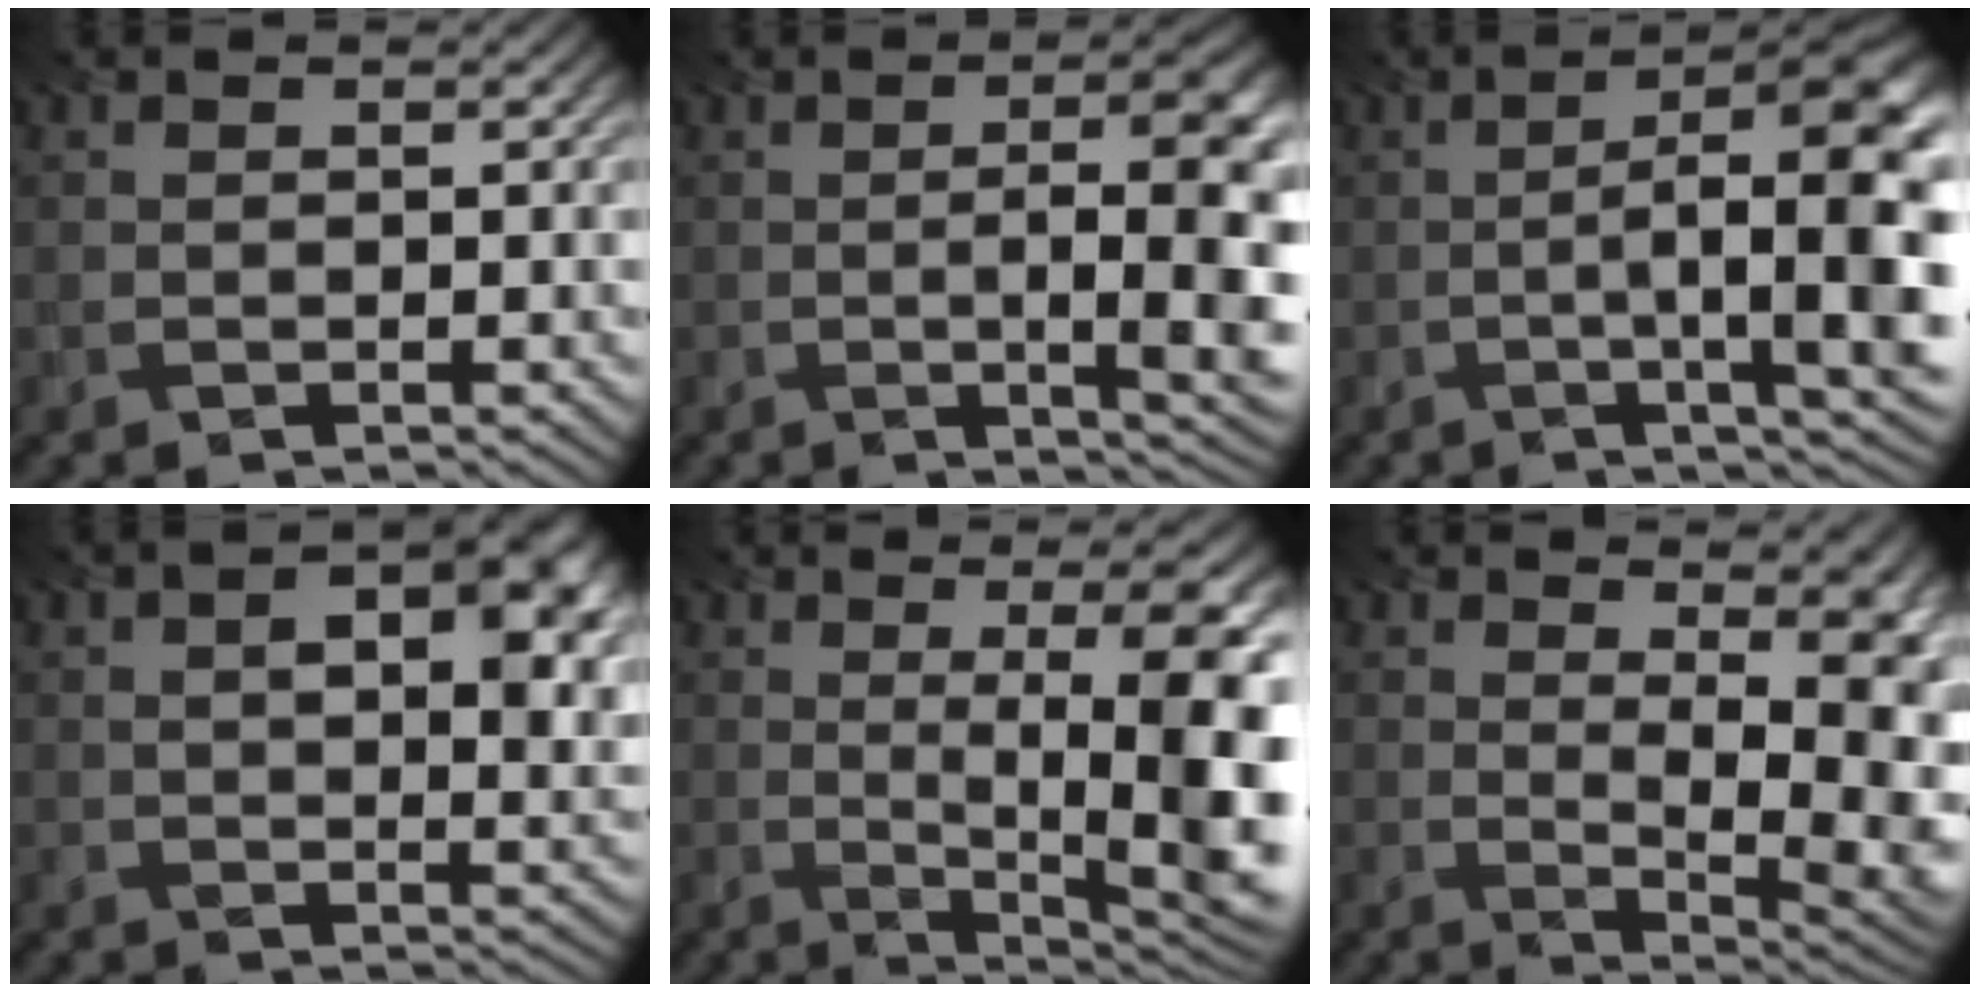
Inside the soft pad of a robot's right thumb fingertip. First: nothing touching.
{"total": 11.4, "force": [-1.0, 3.5, 10.8], "torque": [-0.110, 0.009, -0.016]}
{"total": 13.6, "force": [-1.8, 3.0, 13.1], "torque": [-0.166, 0.009, -0.015]}
{"total": 8.9, "force": [2.3, 4.5, 7.3], "torque": [-0.104, -0.002, 0.034]}
{"total": 11.4, "force": [-0.2, 3.2, 10.9], "torque": [-0.125, 0.012, -0.008]}
{"total": 10.5, "force": [2.8, 4.1, 9.3], "torque": [-0.105, 0.008, 0.051]}